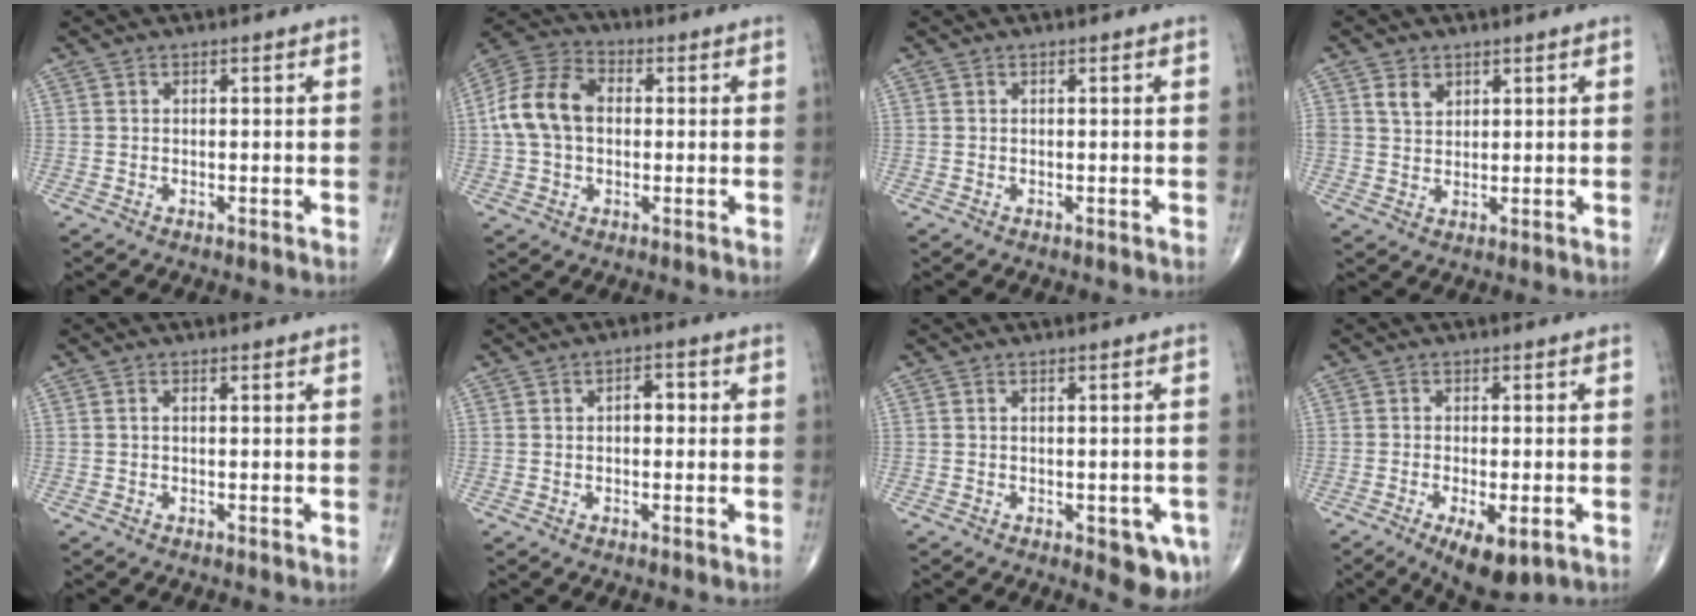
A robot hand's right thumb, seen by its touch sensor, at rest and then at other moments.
{"total": 12.2, "force": [0.5, 8.6, 8.6], "torque": [-0.166, 0.033, 0.002]}
{"total": 0.0}
{"total": 3.5, "force": [1.9, 2.5, 1.6], "torque": [-0.015, -0.013, 0.038]}
{"total": 0.7, "force": [0.0, 0.3, 0.6], "torque": [-0.013, 0.000, 0.000]}
{"total": 3.0, "force": [0.1, 1.8, 2.4], "torque": [-0.022, 0.012, -0.004]}
{"total": 6.3, "force": [-2.5, 2.6, 5.2], "torque": [-0.041, -0.003, -0.025]}
{"total": 8.7, "force": [-3.9, 3.3, 7.0], "torque": [-0.103, -0.007, -0.055]}